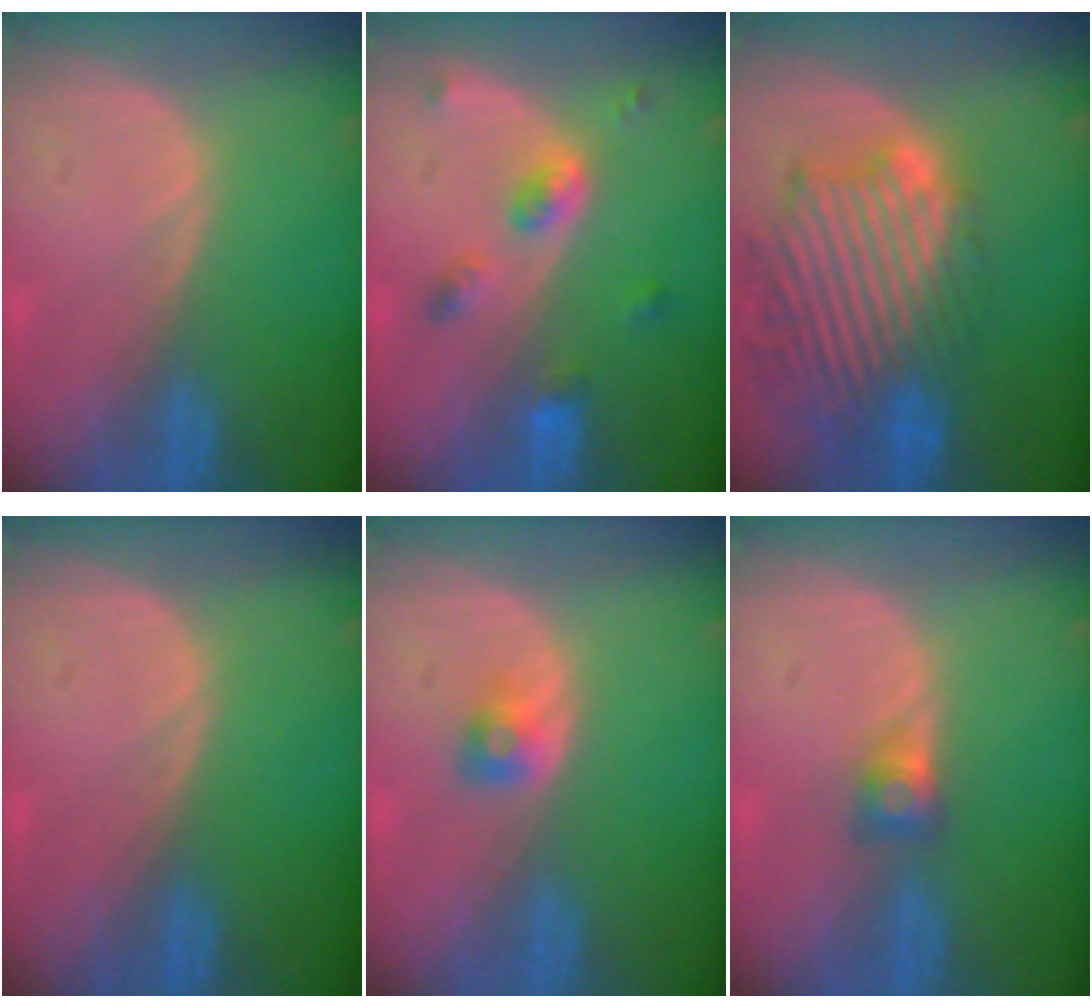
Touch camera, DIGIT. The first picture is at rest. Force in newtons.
{"total": 5.1, "press": 4.5, "slide": 2.3}
{"total": 13.6, "press": 11.7, "slide": 6.8}
{"total": 0.0}
{"total": 2.0, "press": 2.0, "slide": 0.3}
{"total": 2.6, "press": 2.3, "slide": 1.0}